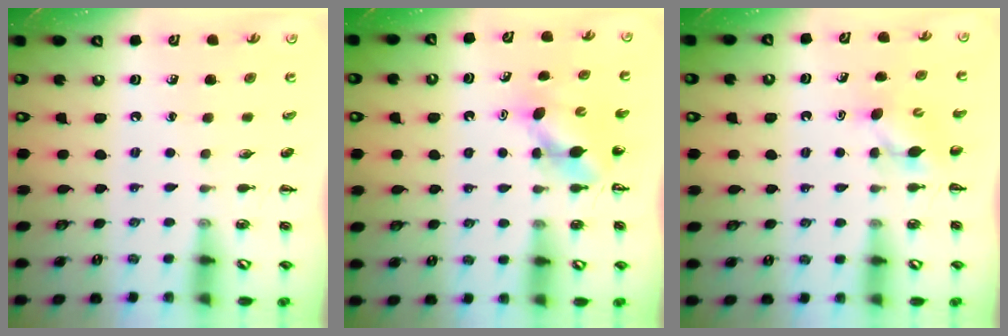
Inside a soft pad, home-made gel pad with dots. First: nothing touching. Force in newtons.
{"total": 4.5, "press": 4.4, "slide": 0.6}
{"total": 4.2, "press": 4.0, "slide": 1.1}